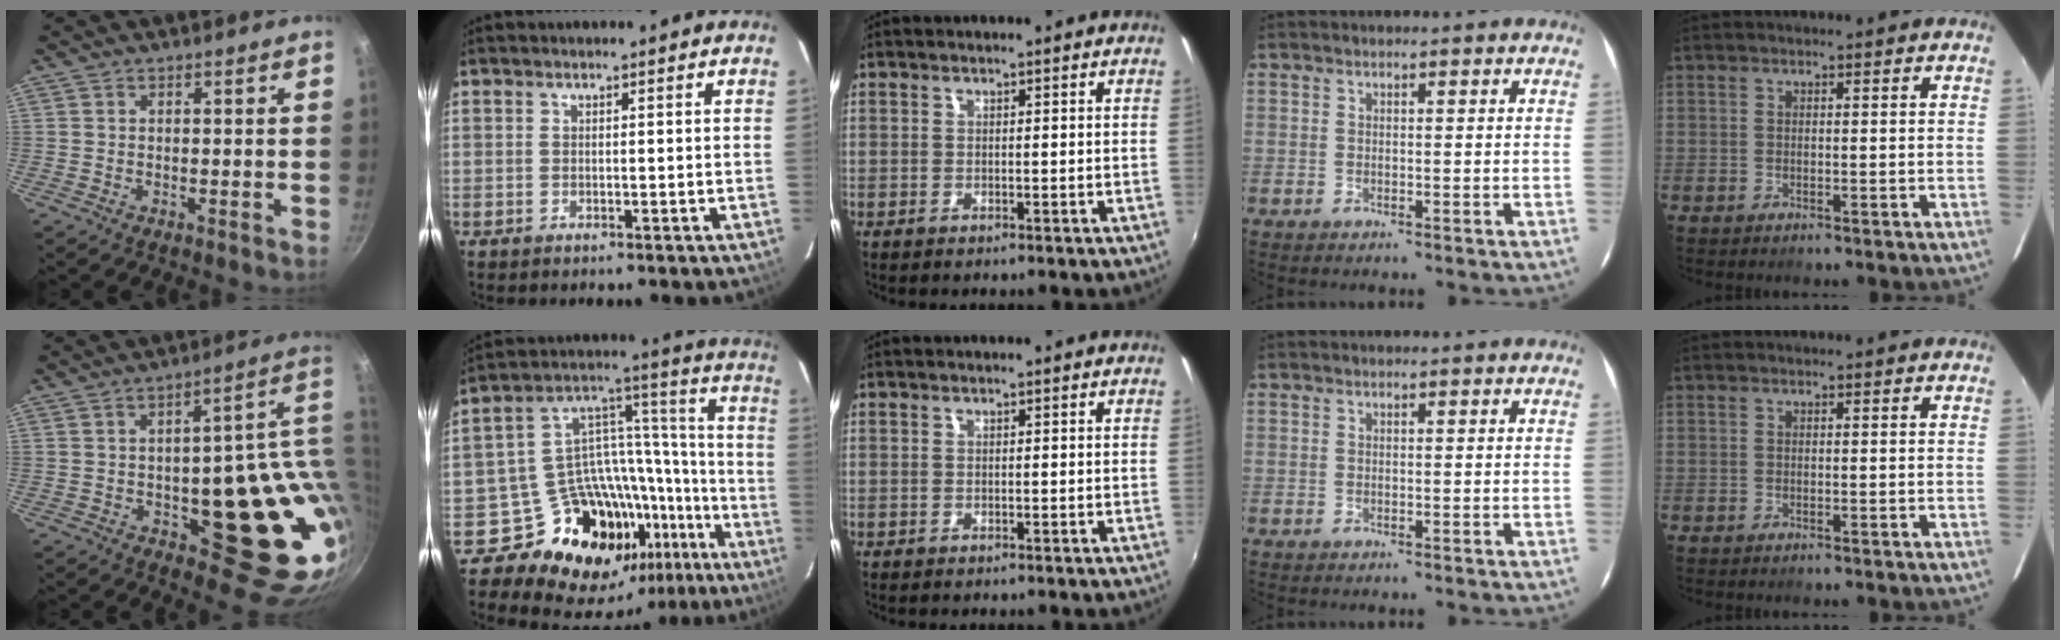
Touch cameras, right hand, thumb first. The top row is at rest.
{"thumb": {"total": 21.3, "force": [0.5, 10.4, 18.6], "torque": [-0.182, -0.015, 0.019]}, "index": {"total": 21.7, "force": [-12.9, 14.0, 10.4], "torque": [-0.152, 0.068, -0.181]}}